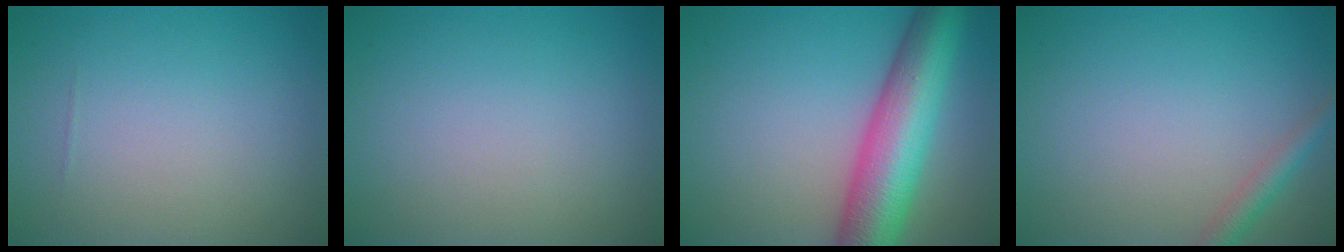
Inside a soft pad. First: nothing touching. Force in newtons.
{"total": 0.0}
{"total": 10.1, "press": 10.1, "slide": 0.2}
{"total": 1.9, "press": 1.9, "slide": 0.0}